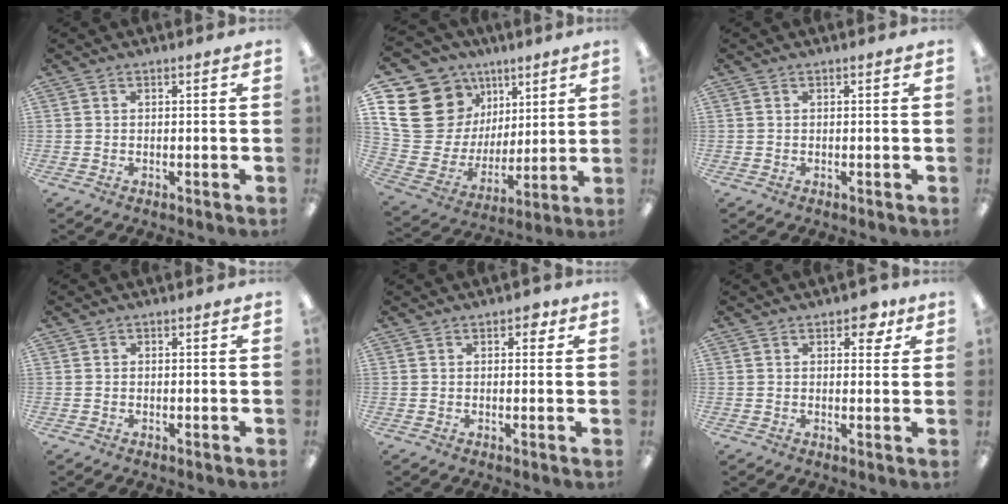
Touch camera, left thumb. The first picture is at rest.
{"total": 22.2, "force": [8.2, 18.1, 9.8], "torque": [-0.202, -0.047, 0.179]}
{"total": 0.0}
{"total": 0.0}
{"total": 2.7, "force": [1.3, 1.7, 1.7], "torque": [-0.018, 0.001, 0.017]}
{"total": 5.0, "force": [2.7, 2.9, 3.0], "torque": [-0.025, -0.005, 0.040]}